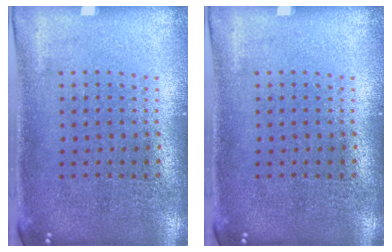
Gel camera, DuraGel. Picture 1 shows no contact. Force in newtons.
{"total": 0.0}